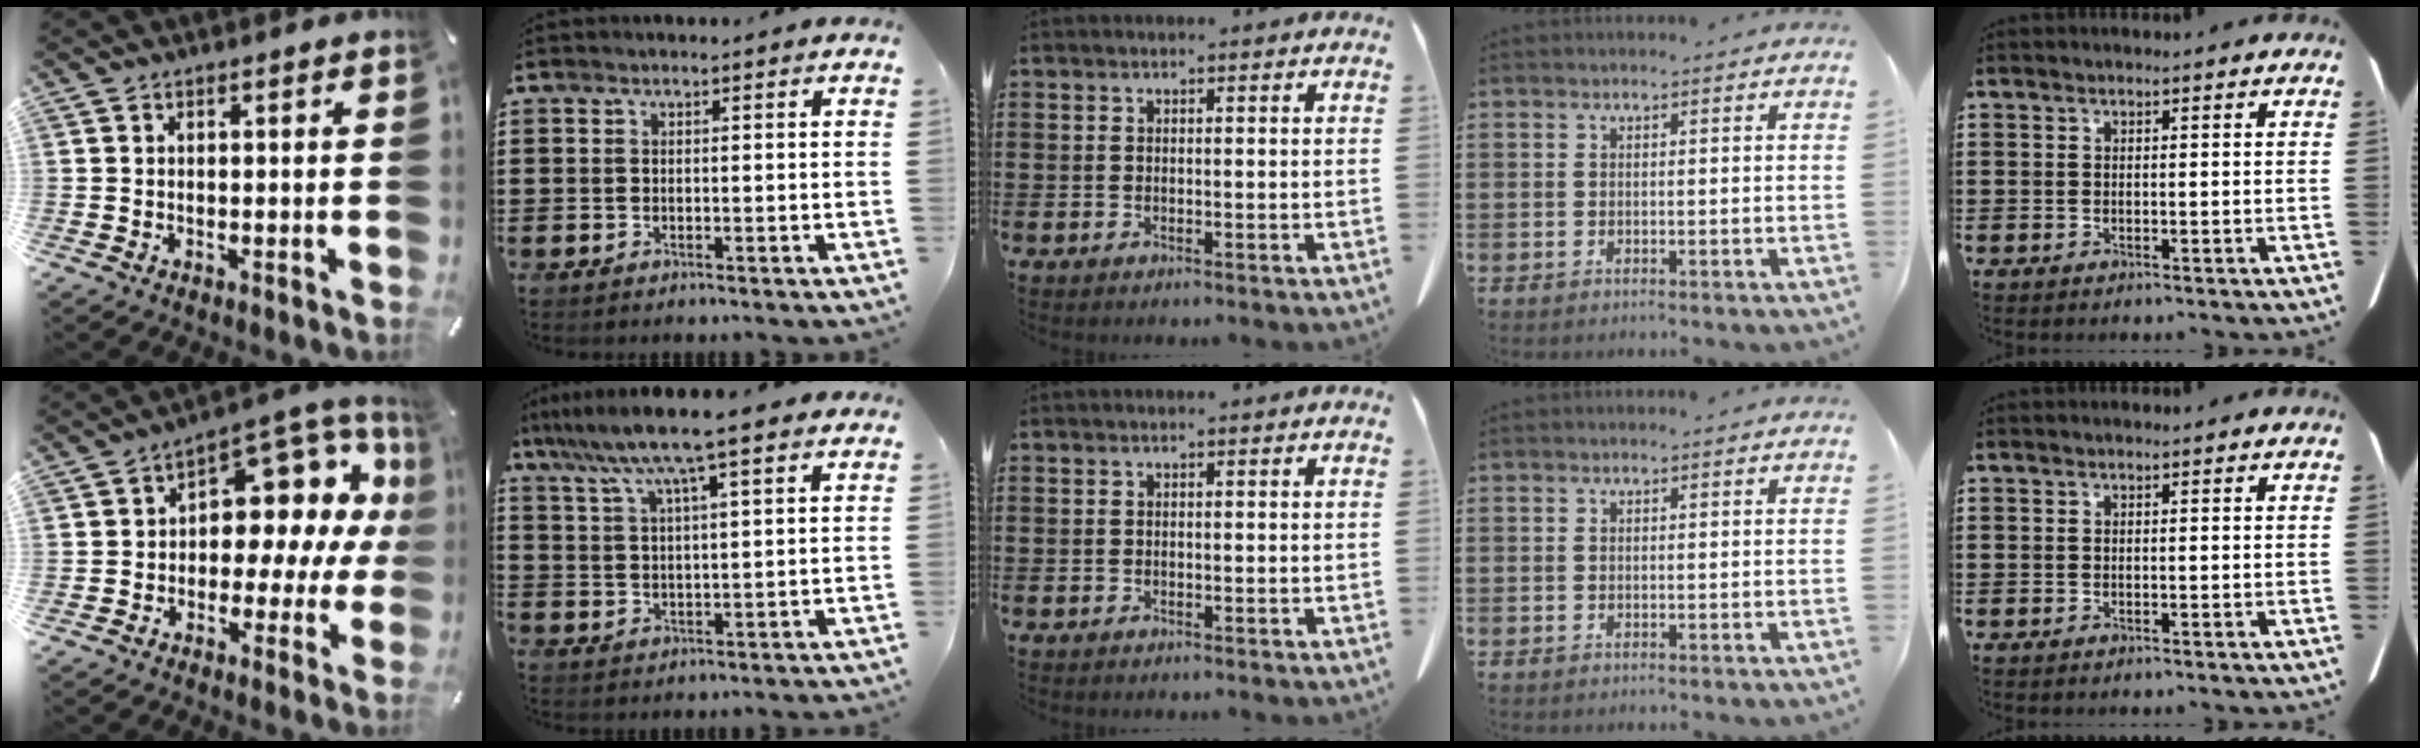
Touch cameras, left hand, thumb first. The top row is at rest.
{"thumb": {"total": 10.9, "force": [3.5, 7.0, 7.6], "torque": [-0.088, -0.052, 0.055]}, "index": {"total": 8.9, "force": [6.7, 0.4, 5.9], "torque": [-0.132, -0.017, 0.116]}}